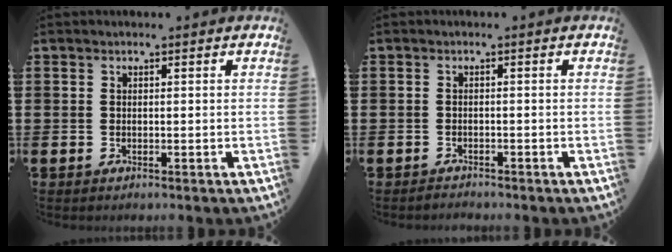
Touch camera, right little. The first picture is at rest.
{"total": 1.0, "force": [-1.0, 0.0, -0.1], "torque": [-0.002, 0.001, -0.021]}